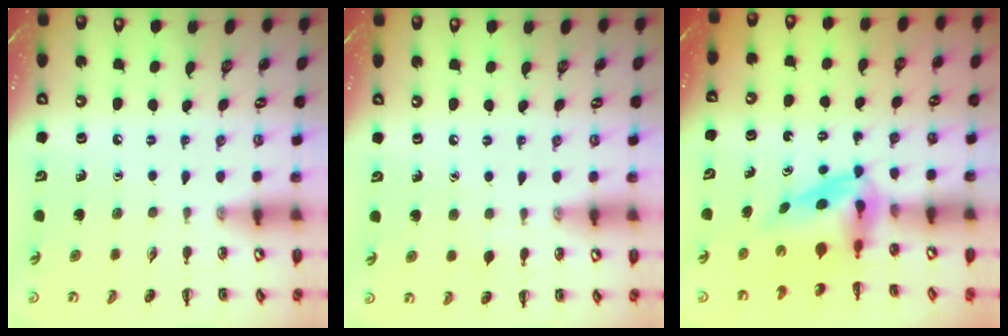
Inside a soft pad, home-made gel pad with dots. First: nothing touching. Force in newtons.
{"total": 2.4, "press": 2.3, "slide": 0.9}
{"total": 4.0, "press": 3.9, "slide": 0.7}